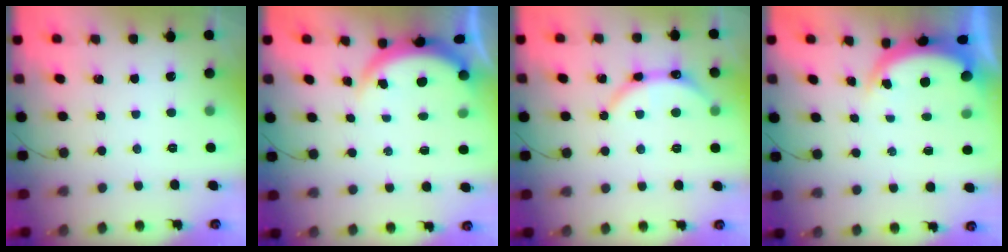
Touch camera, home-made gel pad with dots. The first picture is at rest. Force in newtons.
{"total": 4.0, "press": 3.7, "slide": 1.5}
{"total": 5.2, "press": 5.0, "slide": 1.3}
{"total": 4.6, "press": 4.6, "slide": 0.7}